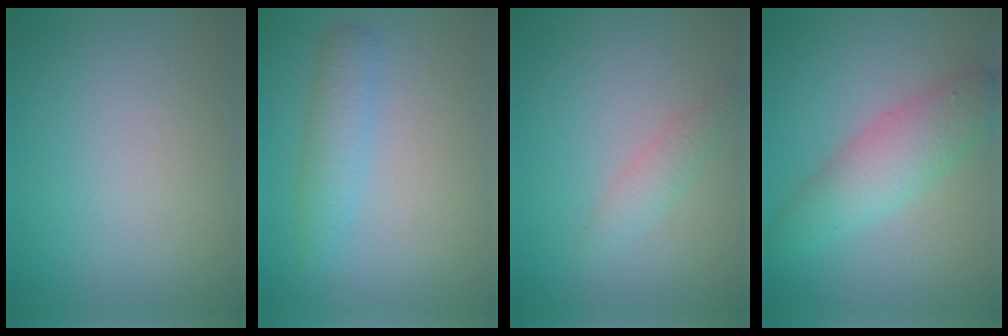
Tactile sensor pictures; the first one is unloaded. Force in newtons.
{"total": 2.4, "press": 2.4, "slide": 0.1}
{"total": 1.5, "press": 1.5, "slide": 0.0}
{"total": 4.7, "press": 4.7, "slide": 0.1}